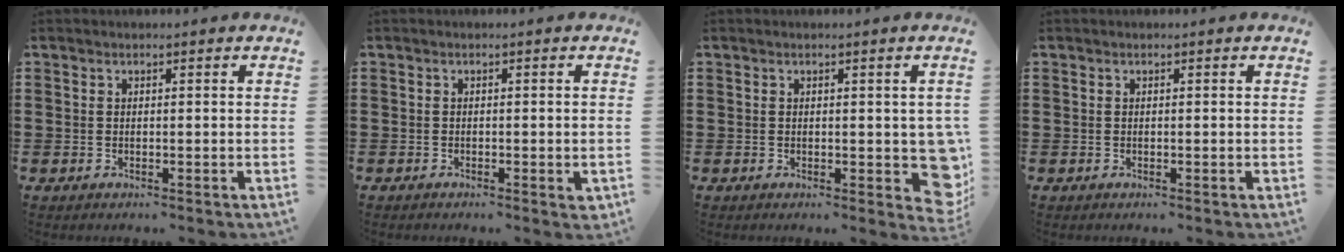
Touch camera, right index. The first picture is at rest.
{"total": 1.0, "force": [-0.8, 0.2, 0.7], "torque": [-0.014, -0.004, -0.013]}
{"total": 4.5, "force": [-0.3, 2.4, 3.8], "torque": [-0.032, -0.005, -0.008]}
{"total": 0.0}